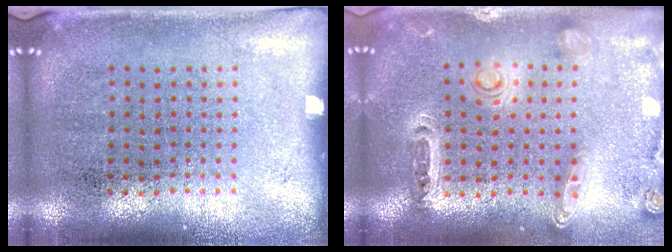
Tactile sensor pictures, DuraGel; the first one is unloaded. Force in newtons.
{"total": 1.4, "press": 1.3, "slide": 0.4}